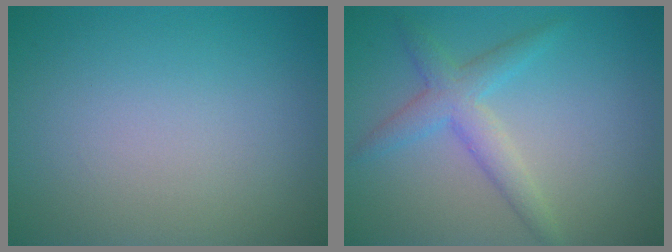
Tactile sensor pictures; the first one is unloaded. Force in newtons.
{"total": 3.2, "press": 3.2, "slide": 0.1}